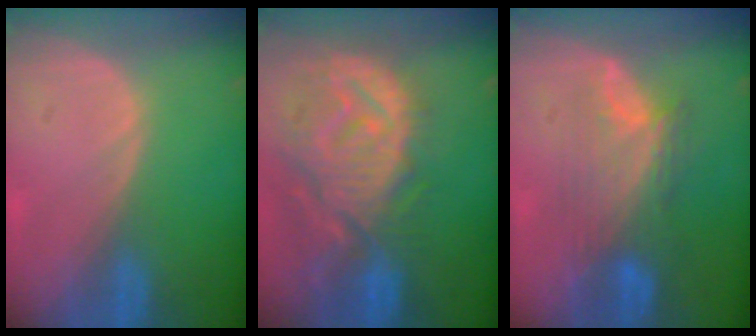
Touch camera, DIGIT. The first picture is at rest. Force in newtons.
{"total": 12.8, "press": 11.2, "slide": 6.1}
{"total": 7.8, "press": 7.4, "slide": 2.4}